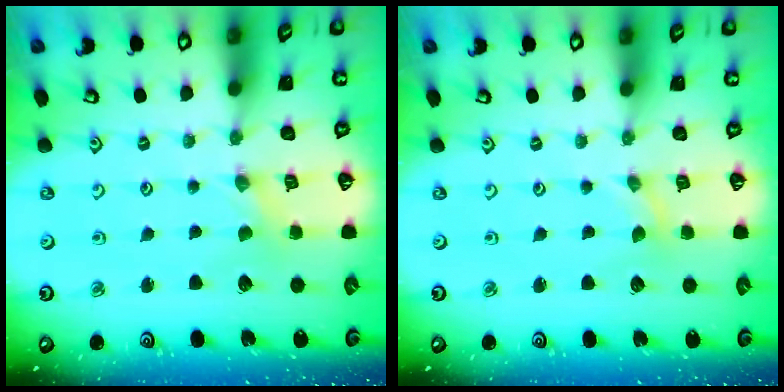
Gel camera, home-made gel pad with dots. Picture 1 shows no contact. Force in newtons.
{"total": 0.0}